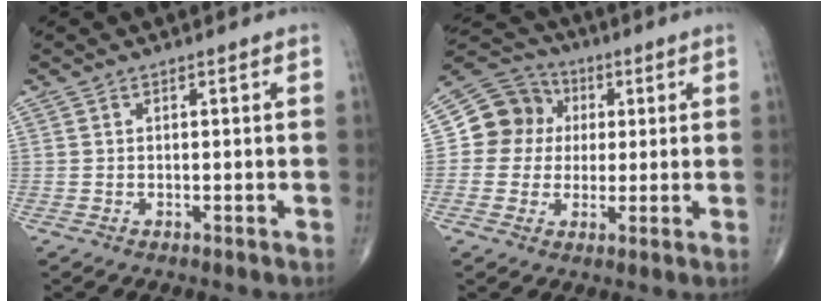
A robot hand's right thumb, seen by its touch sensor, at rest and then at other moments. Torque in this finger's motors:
{"motor_torque": [0.00, 0.04, 0.13, 0.01, 0.03]}